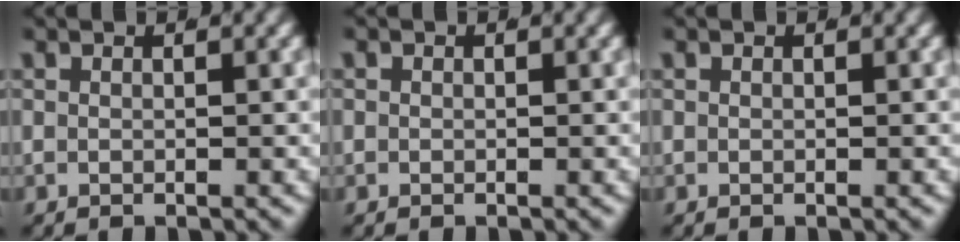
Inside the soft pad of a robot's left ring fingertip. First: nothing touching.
{"total": 0.8, "force": [-0.2, 0.8, -0.1], "torque": [0.003, -0.005, -0.003]}
{"total": 0.0}